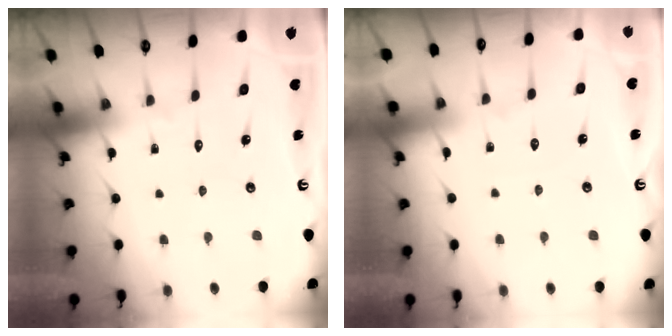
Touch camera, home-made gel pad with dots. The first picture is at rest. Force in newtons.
{"total": 2.0, "press": 2.0, "slide": 0.3}